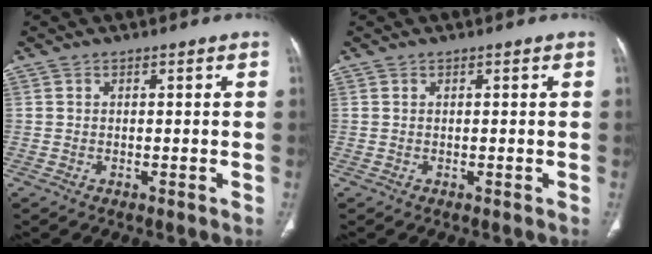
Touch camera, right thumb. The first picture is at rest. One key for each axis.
{"total": 0.0}